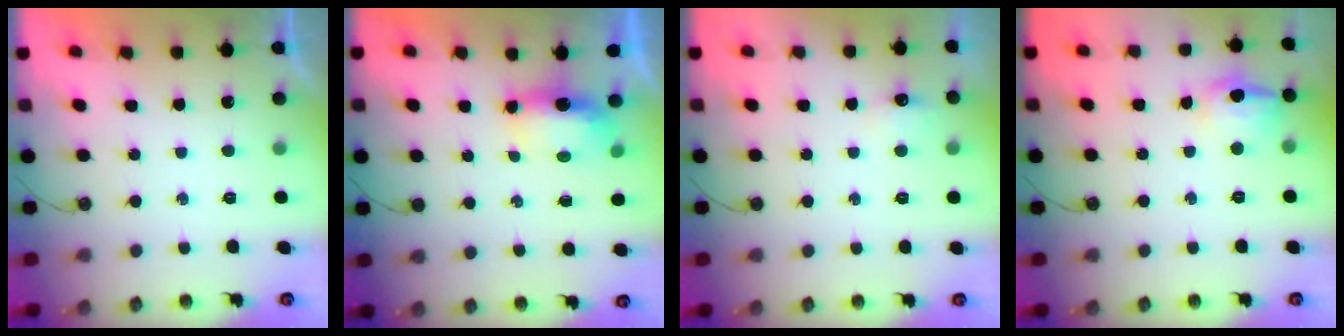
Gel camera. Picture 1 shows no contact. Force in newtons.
{"total": 6.3, "press": 6.3, "slide": 0.4}
{"total": 5.3, "press": 5.3, "slide": 0.7}
{"total": 12.1, "press": 12.0, "slide": 1.0}